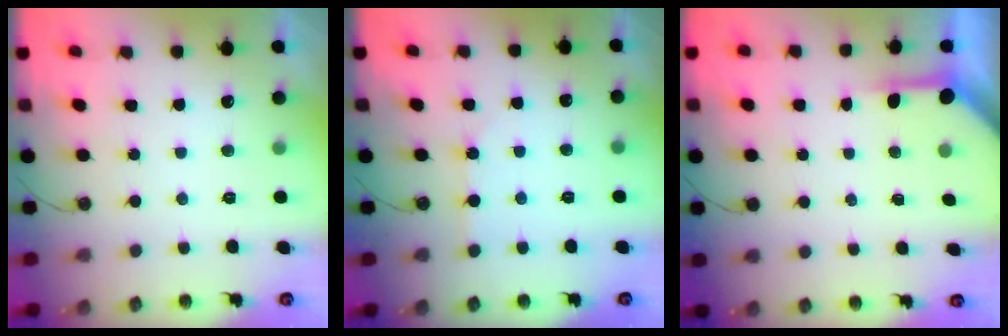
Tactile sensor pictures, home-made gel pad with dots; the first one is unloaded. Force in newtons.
{"total": 2.7, "press": 2.7, "slide": 0.5}
{"total": 3.9, "press": 3.8, "slide": 0.4}